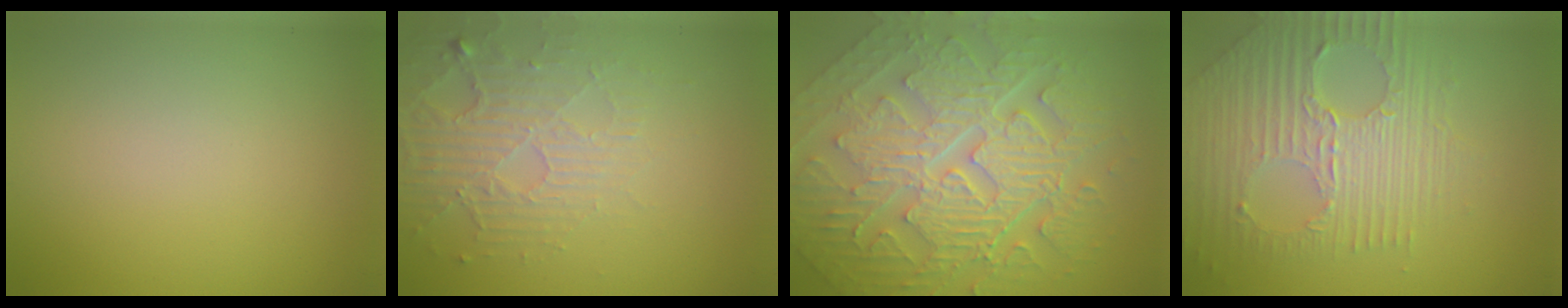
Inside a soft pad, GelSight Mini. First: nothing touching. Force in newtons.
{"total": 5.3, "press": 3.3, "slide": 4.1}
{"total": 10.5, "press": 7.2, "slide": 7.7}
{"total": 7.1, "press": 4.6, "slide": 5.4}